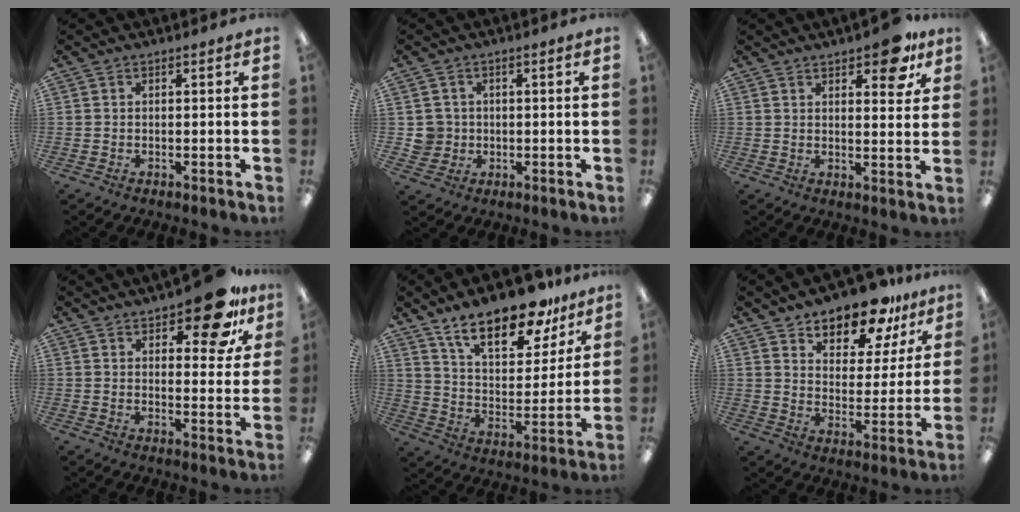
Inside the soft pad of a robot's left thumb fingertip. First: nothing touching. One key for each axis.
{"total": 4.3, "fx": 0.1, "fy": 4.3, "fz": 0.6, "tx": -0.013, "ty": 0.009, "tz": 0.003}
{"total": 9.3, "fx": 6.2, "fy": 3.6, "fz": 5.8, "tx": -0.064, "ty": -0.031, "tz": 0.100}
{"total": 13.1, "fx": 9.1, "fy": 5.0, "fz": 8.0, "tx": -0.097, "ty": -0.051, "tz": 0.151}
{"total": 20.1, "fx": 15.0, "fy": 7.8, "fz": 10.9, "tx": -0.180, "ty": -0.088, "tz": 0.259}
{"total": 13.8, "fx": 11.9, "fy": 5.3, "fz": 4.6, "tx": -0.074, "ty": -0.084, "tz": 0.214}